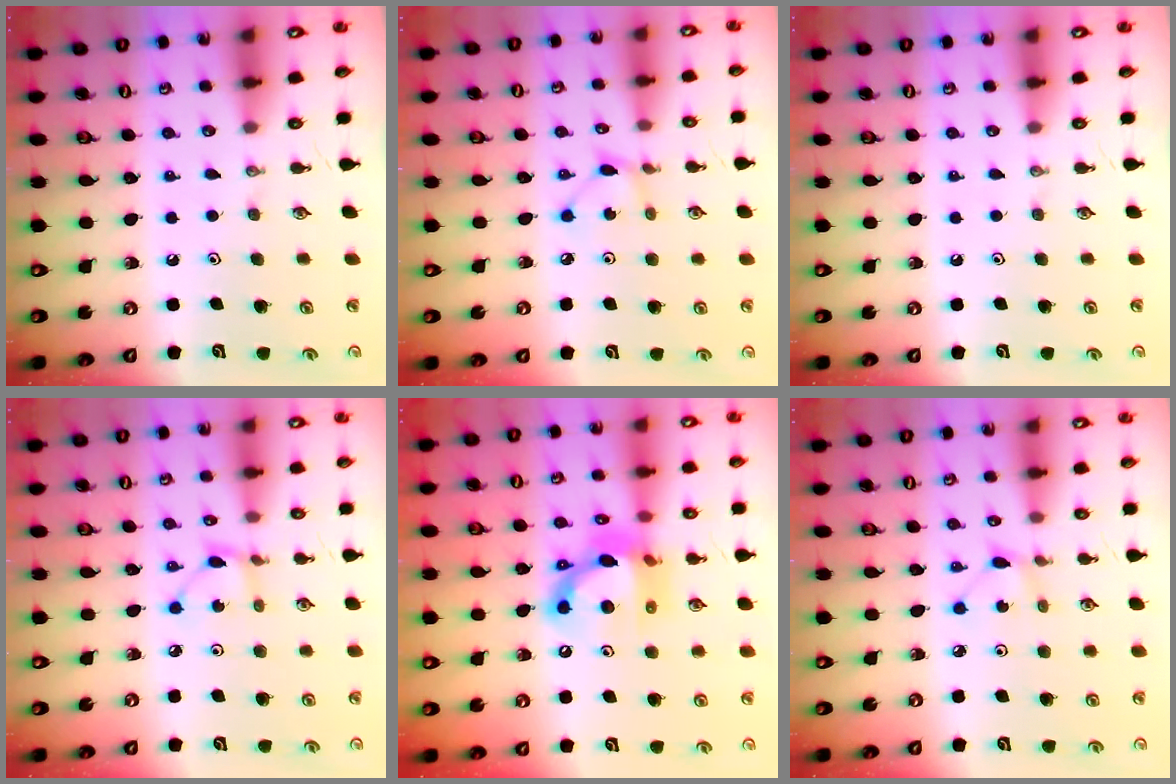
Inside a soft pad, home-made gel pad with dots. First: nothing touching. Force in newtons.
{"total": 2.6, "press": 2.6, "slide": 0.0}
{"total": 0.0}
{"total": 2.8, "press": 2.8, "slide": 0.1}
{"total": 13.4, "press": 13.4, "slide": 0.9}
{"total": 2.5, "press": 2.5, "slide": 0.4}